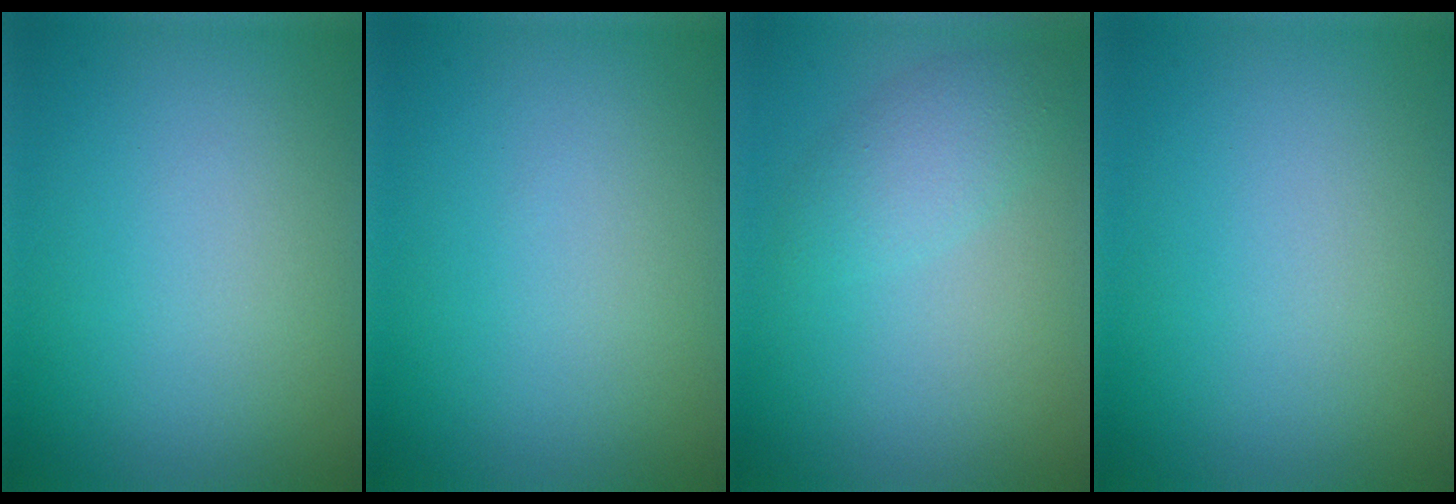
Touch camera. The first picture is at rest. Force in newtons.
{"total": 0.0}
{"total": 2.4, "press": 2.4, "slide": 0.2}
{"total": 0.0}